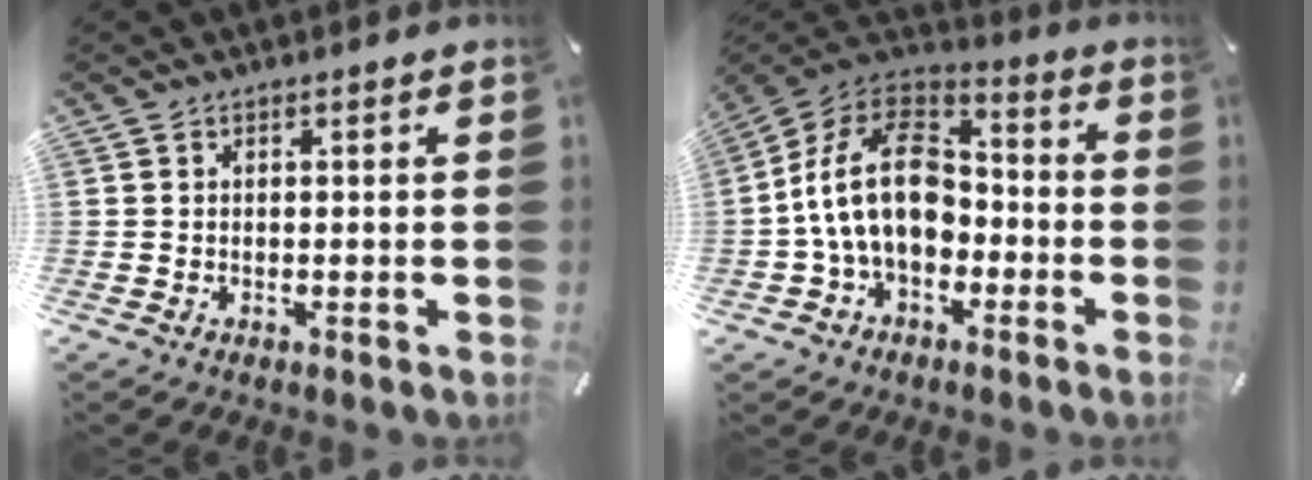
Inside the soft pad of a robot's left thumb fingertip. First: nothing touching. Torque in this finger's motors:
{"motor_torque": [0.55, 1.70, 2.15, 0.62, 0.28]}